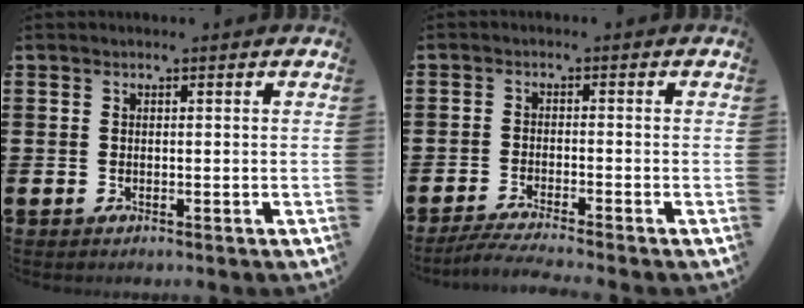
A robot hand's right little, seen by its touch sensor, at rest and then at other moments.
{"total": 2.7, "force": [-2.3, -0.2, 1.5], "torque": [-0.023, -0.002, -0.042]}